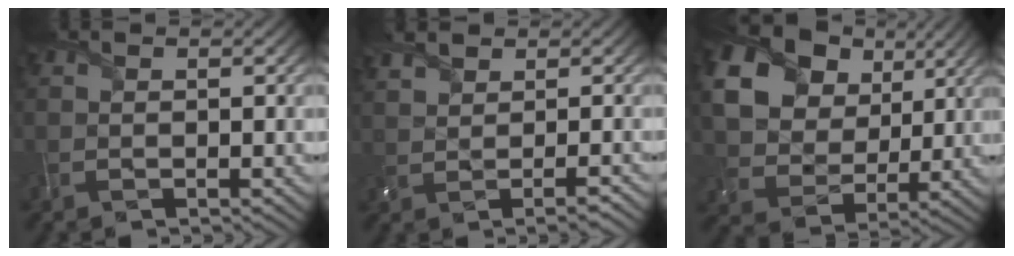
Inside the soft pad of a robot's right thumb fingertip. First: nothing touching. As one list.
[{"total": 3.4, "force": [1.6, 1.0, 2.9], "torque": [-0.057, 0.012, 0.032]}, {"total": 19.6, "force": [9.3, 14.6, 9.2], "torque": [-0.259, 0.028, 0.215]}]